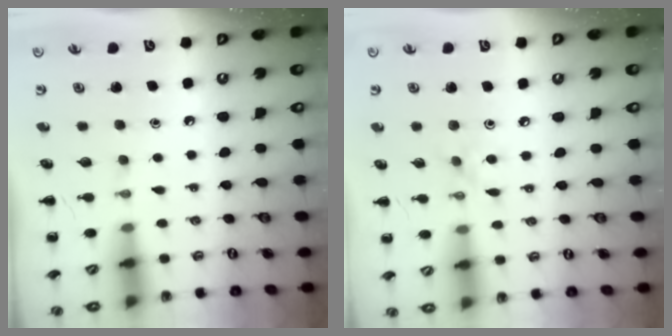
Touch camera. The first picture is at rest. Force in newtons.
{"total": 3.7, "press": 3.5, "slide": 1.3}